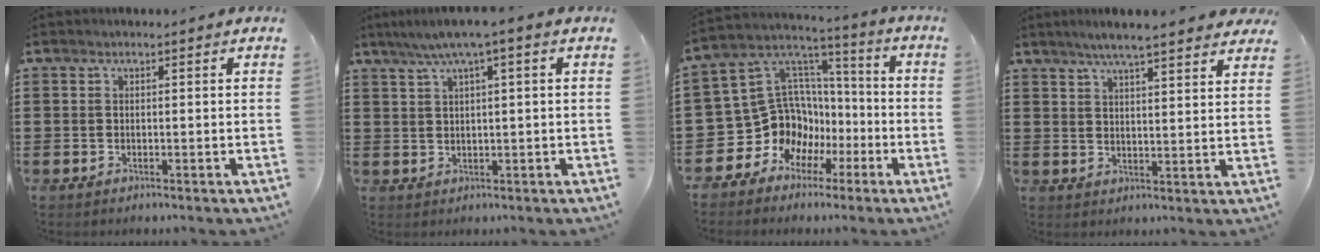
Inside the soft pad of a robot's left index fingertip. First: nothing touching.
{"total": 3.6, "force": [1.4, -0.1, 3.3], "torque": [-0.063, 0.001, 0.022]}
{"total": 11.8, "force": [-3.4, 10.9, 2.9], "torque": [-0.112, -0.018, -0.046]}
{"total": 5.2, "force": [4.5, 0.0, 2.6], "torque": [-0.064, -0.011, 0.078]}